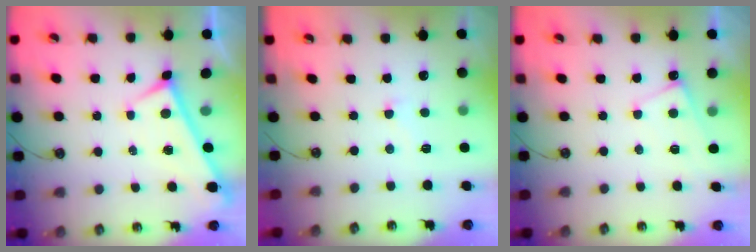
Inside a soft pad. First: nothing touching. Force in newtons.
{"total": 4.0, "press": 3.9, "slide": 1.0}
{"total": 1.3, "press": 1.2, "slide": 0.4}